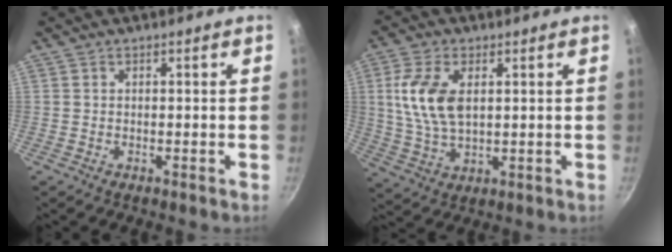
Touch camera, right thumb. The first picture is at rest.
{"total": 10.8, "force": [2.3, 6.0, 8.6], "torque": [-0.170, -0.008, 0.046]}